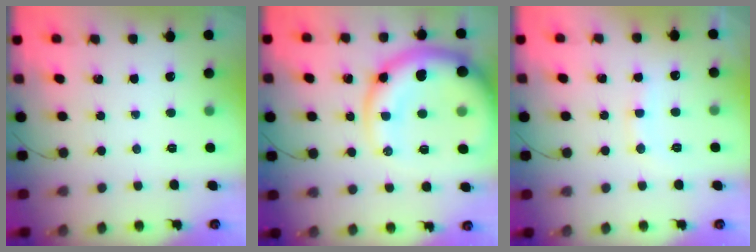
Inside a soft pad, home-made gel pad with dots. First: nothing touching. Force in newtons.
{"total": 16.4, "press": 15.8, "slide": 4.5}
{"total": 9.4, "press": 9.3, "slide": 1.3}